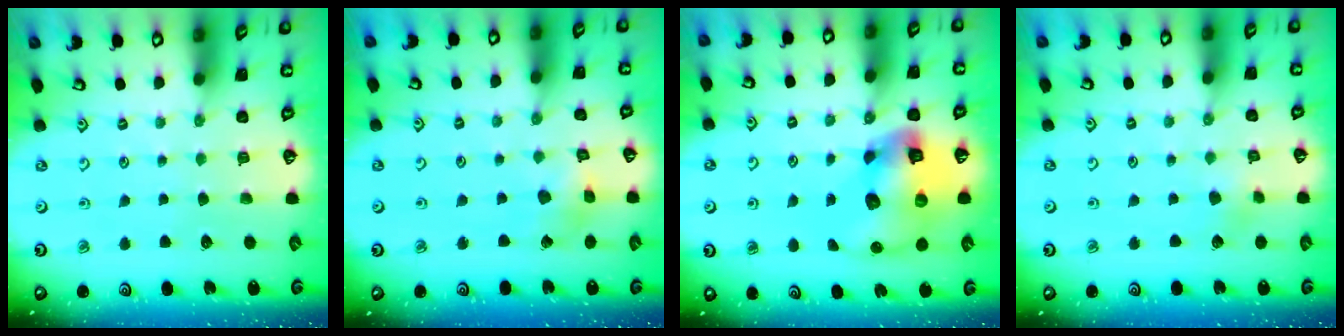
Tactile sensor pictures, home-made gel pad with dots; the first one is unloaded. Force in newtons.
{"total": 4.3, "press": 4.3, "slide": 0.6}
{"total": 14.8, "press": 14.7, "slide": 1.9}
{"total": 2.5, "press": 2.5, "slide": 0.4}